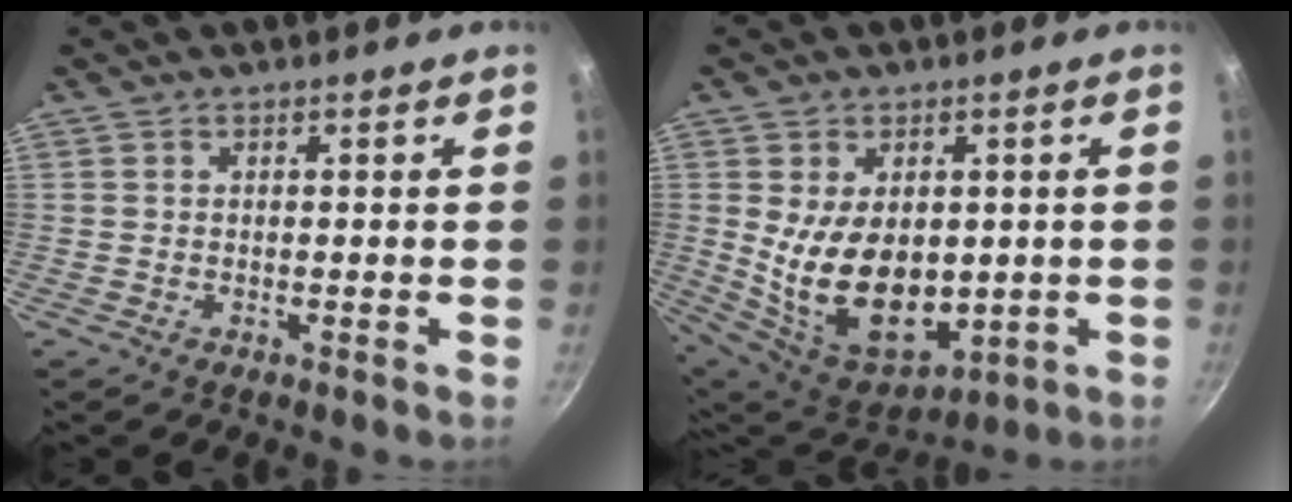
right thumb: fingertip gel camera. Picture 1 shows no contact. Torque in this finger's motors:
{"motor_torque": [-0.35, 1.93, -0.01, 0.10, 0.20]}